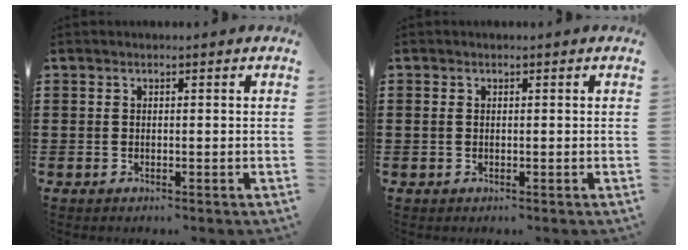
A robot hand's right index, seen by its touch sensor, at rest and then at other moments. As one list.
[{"total": 0.6, "force": [0.1, 0.5, 0.4], "torque": [-0.011, 0.003, 0.000]}]